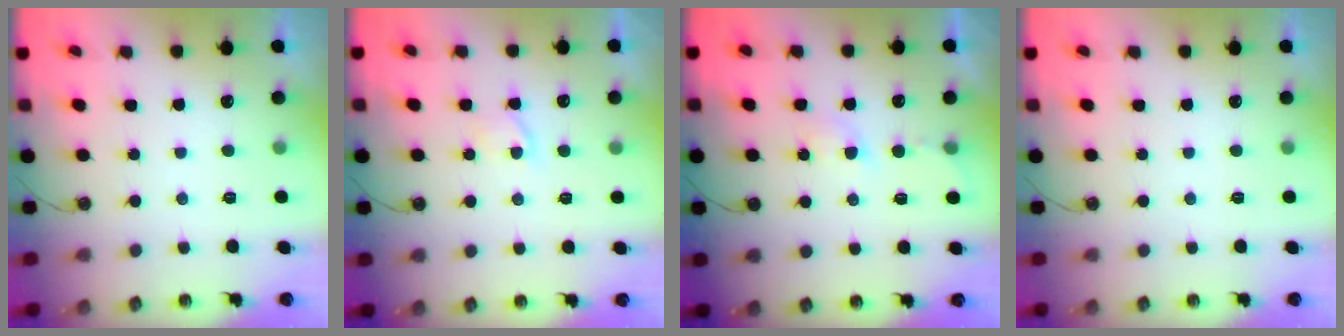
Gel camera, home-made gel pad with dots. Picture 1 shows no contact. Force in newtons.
{"total": 2.1, "press": 2.1, "slide": 0.4}
{"total": 3.3, "press": 3.3, "slide": 0.5}
{"total": 0.0}